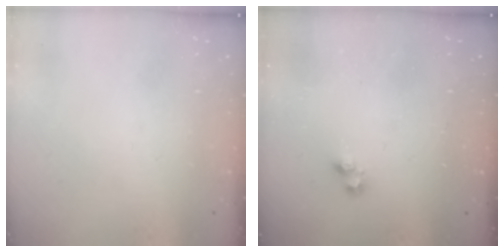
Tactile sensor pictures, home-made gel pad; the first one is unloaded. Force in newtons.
{"total": 0.9, "press": 0.4, "slide": 0.8}